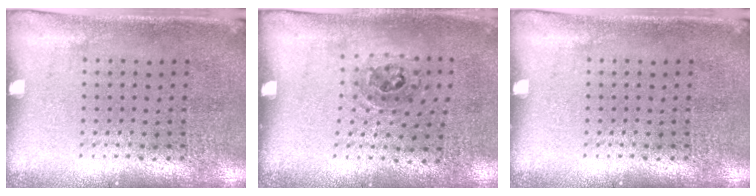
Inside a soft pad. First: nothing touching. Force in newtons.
{"total": 1.1, "press": 0.7, "slide": 0.9}
{"total": 0.0}